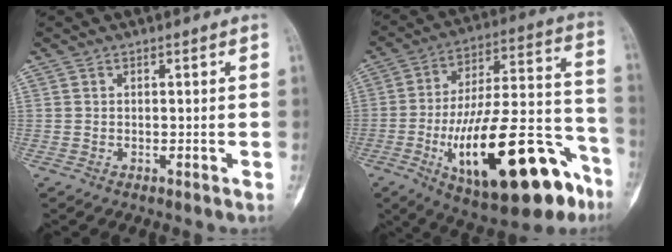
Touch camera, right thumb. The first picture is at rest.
{"total": 29.3, "force": [-13.0, 10.6, 24.0], "torque": [-0.355, 0.066, -0.187]}